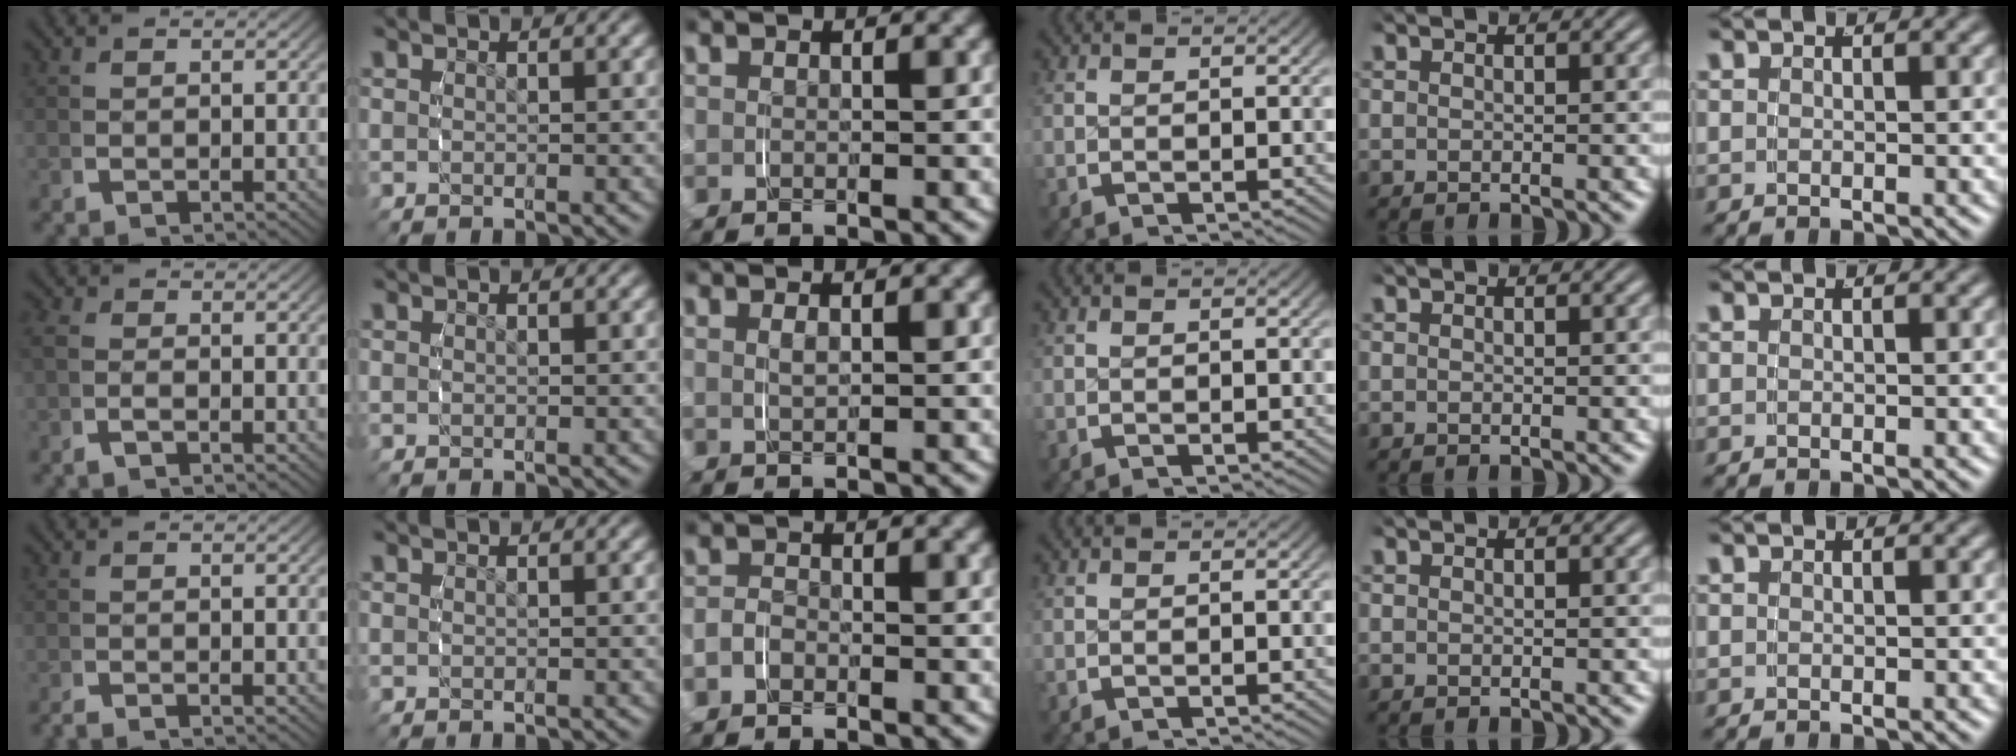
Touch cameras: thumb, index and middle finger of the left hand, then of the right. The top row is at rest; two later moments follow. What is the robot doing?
{"motion": "grasp_and_lifting", "object": "paper"}